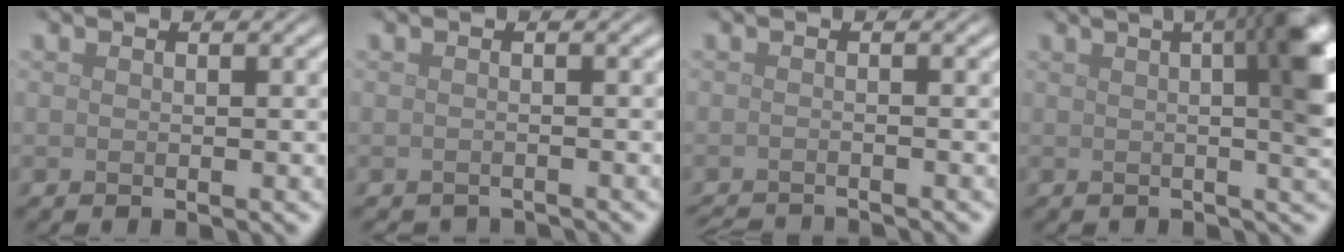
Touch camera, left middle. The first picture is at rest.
{"total": 1.3, "force": [-1.3, 0.1, -0.1], "torque": [0.004, -0.006, -0.019]}
{"total": 3.5, "force": [-3.4, 0.3, 1.0], "torque": [-0.021, -0.009, -0.055]}
{"total": 12.0, "force": [2.1, 5.1, 10.7], "torque": [-0.072, 0.032, 0.012]}